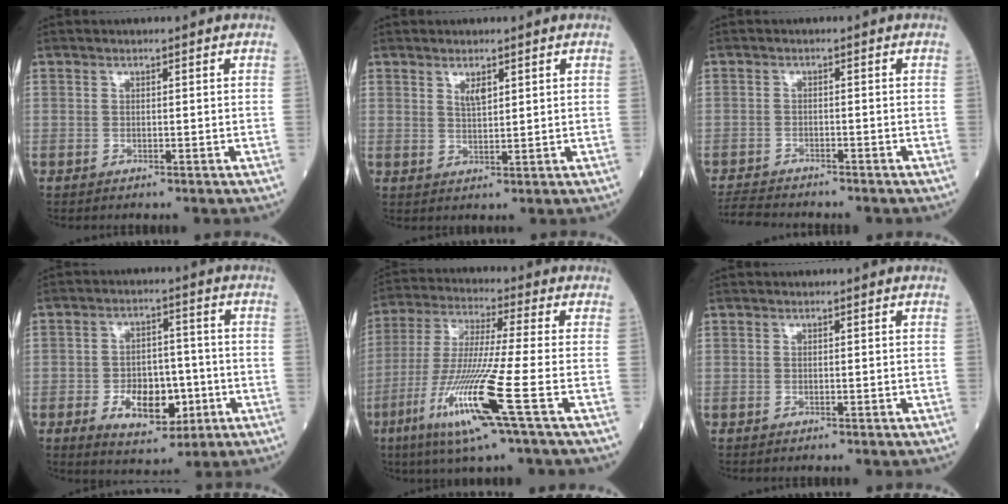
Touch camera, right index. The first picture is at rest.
{"total": 2.3, "force": [1.4, 0.6, 1.8], "torque": [-0.037, -0.002, 0.029]}
{"total": 5.2, "force": [-5.1, 0.7, 1.1], "torque": [-0.015, -0.016, -0.087]}
{"total": 9.0, "force": [-2.9, 5.0, 7.0], "torque": [-0.111, 0.003, -0.038]}
{"total": 14.8, "force": [-6.0, -1.3, 13.4], "torque": [-0.280, -0.031, -0.119]}
{"total": 0.0}